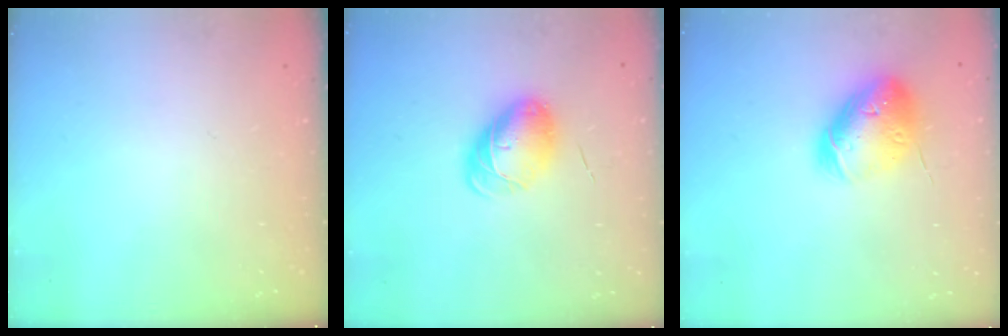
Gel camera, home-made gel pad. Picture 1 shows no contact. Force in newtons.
{"total": 9.1, "press": 8.9, "slide": 2.0}
{"total": 17.7, "press": 17.4, "slide": 2.8}